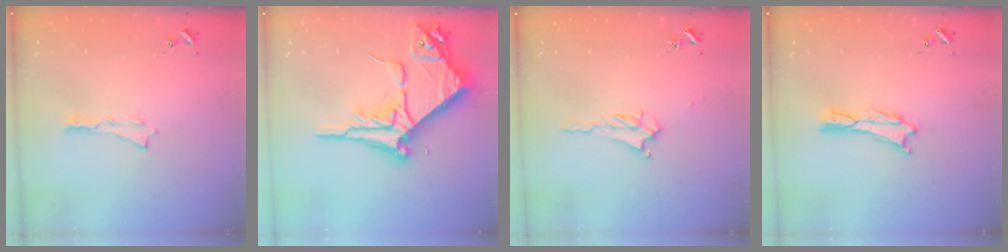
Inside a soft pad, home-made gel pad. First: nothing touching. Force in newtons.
{"total": 10.5, "press": 10.4, "slide": 1.2}
{"total": 2.4, "press": 2.4, "slide": 0.4}
{"total": 0.0}